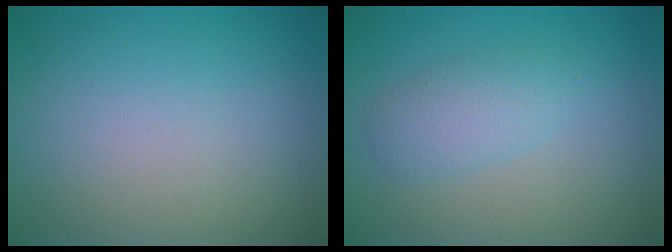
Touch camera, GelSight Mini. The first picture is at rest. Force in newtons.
{"total": 2.5, "press": 2.5, "slide": 0.0}